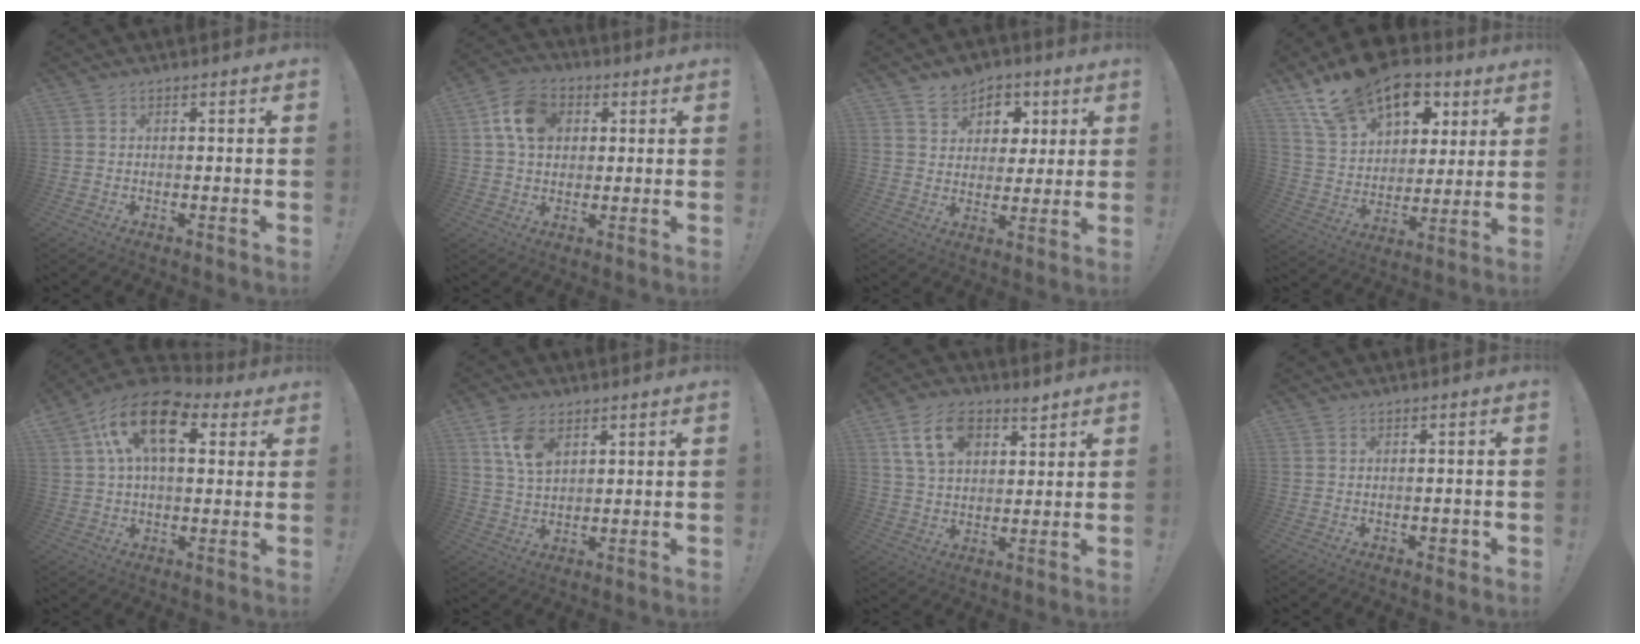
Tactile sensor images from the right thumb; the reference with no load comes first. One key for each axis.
{"total": 11.4, "fx": 3.2, "fy": 8.7, "fz": 6.7, "tx": -0.108, "ty": 0.012, "tz": 0.067}
{"total": 8.2, "fx": 4.3, "fy": 6.8, "fz": 1.2, "tx": -0.012, "ty": -0.033, "tz": 0.086}
{"total": 19.5, "fx": 12.7, "fy": 12.1, "fz": 8.5, "tx": -0.125, "ty": -0.080, "tz": 0.239}
{"total": 17.2, "fx": 6.7, "fy": 9.7, "fz": 12.5, "tx": -0.203, "ty": -0.013, "tz": 0.118}
{"total": 8.8, "fx": 4.6, "fy": 5.1, "fz": 5.5, "tx": -0.093, "ty": -0.014, "tz": 0.088}
{"total": 12.4, "fx": 6.4, "fy": 7.8, "fz": 7.2, "tx": -0.116, "ty": -0.018, "tz": 0.122}
{"total": 1.5, "fx": -0.3, "fy": 1.1, "fz": 1.0, "tx": -0.010, "ty": 0.003, "tz": -0.006}